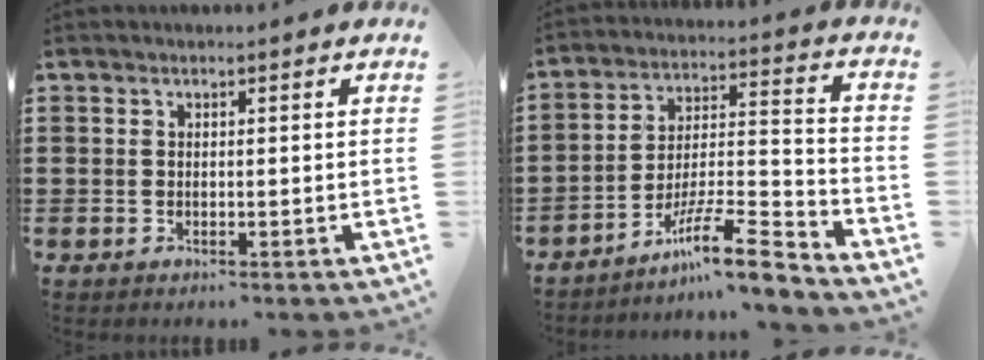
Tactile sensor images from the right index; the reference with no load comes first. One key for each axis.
{"total": 11.2, "fx": -8.7, "fy": 1.5, "fz": 6.9, "tx": -0.111, "ty": 0.016, "tz": -0.167}